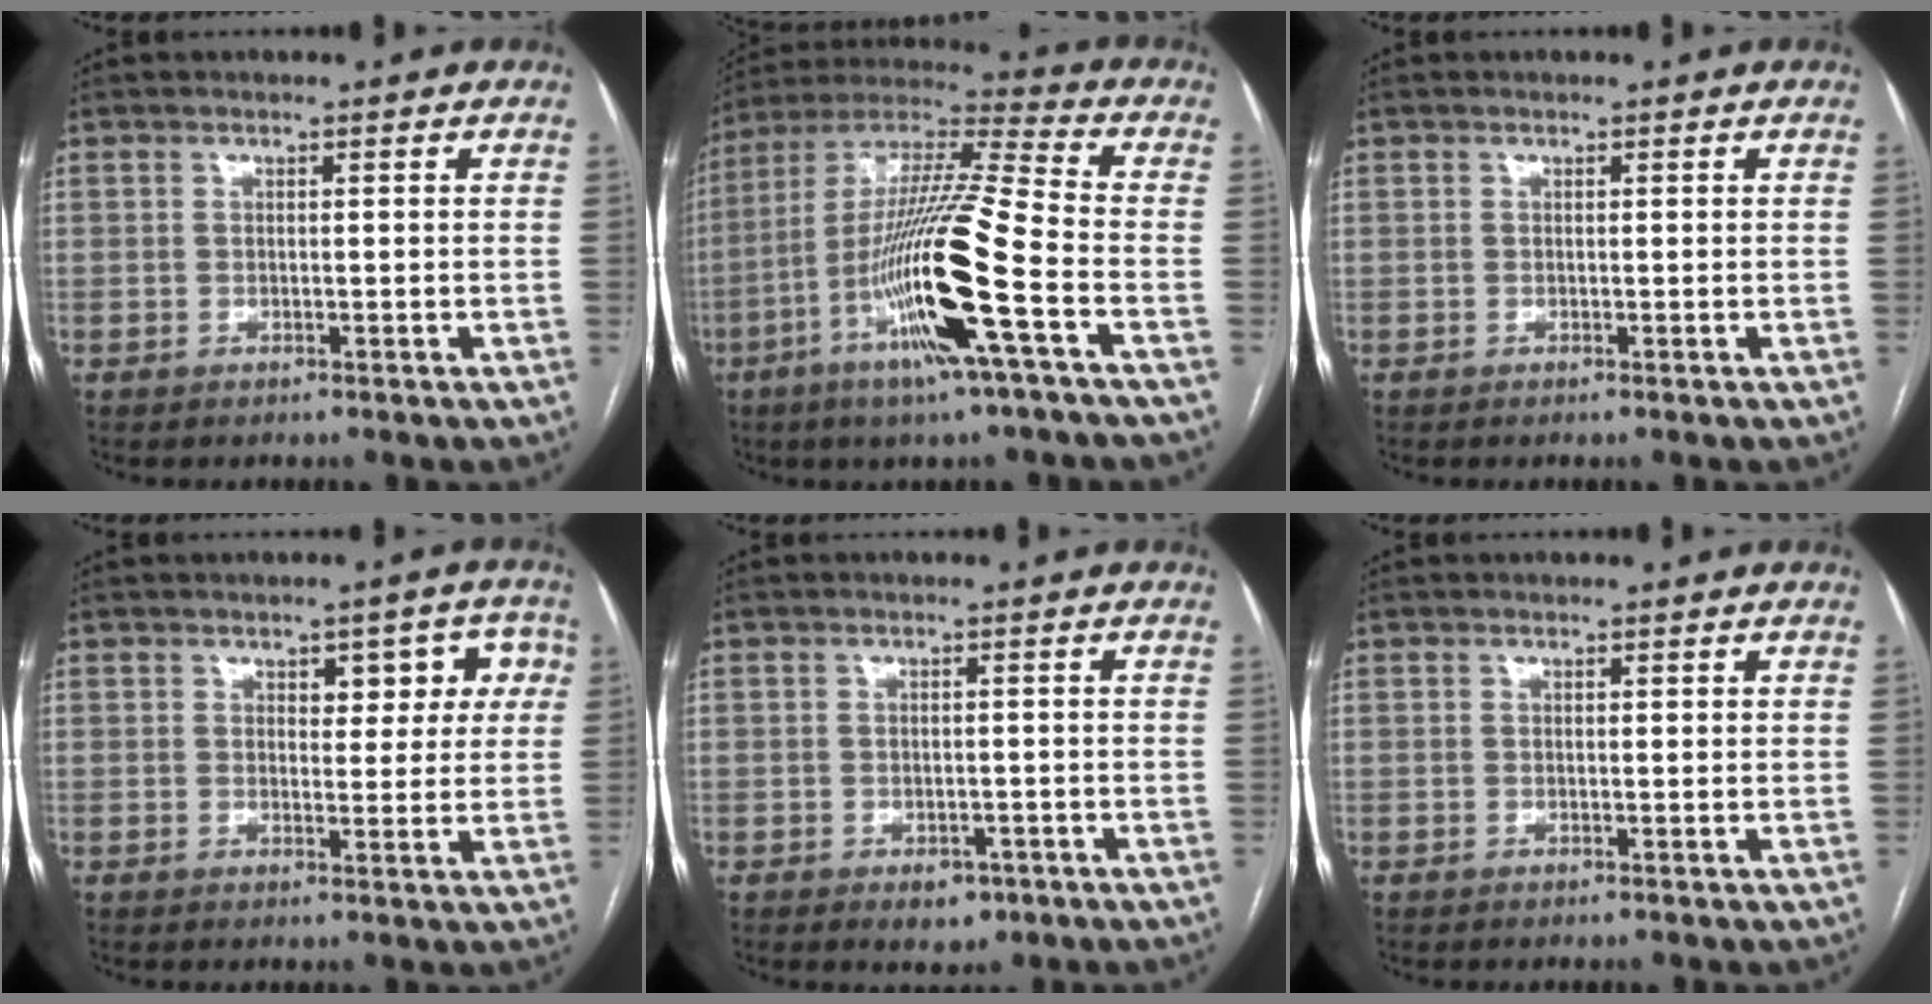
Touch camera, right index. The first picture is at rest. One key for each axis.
{"total": 19.5, "fx": -6.7, "fy": -0.2, "fz": 18.3, "tx": -0.373, "ty": -0.019, "tz": -0.131}
{"total": 0.0}
{"total": 6.2, "fx": 2.1, "fy": 3.4, "fz": 4.8, "tx": -0.039, "ty": 0.020, "tz": 0.026}
{"total": 3.2, "fx": -1.7, "fy": 2.1, "fz": 1.6, "tx": -0.012, "ty": 0.002, "tz": -0.013}
{"total": 0.0}